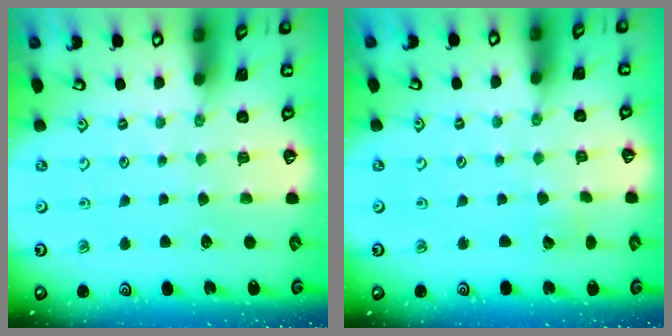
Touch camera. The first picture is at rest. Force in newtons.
{"total": 2.7, "press": 2.7, "slide": 0.3}